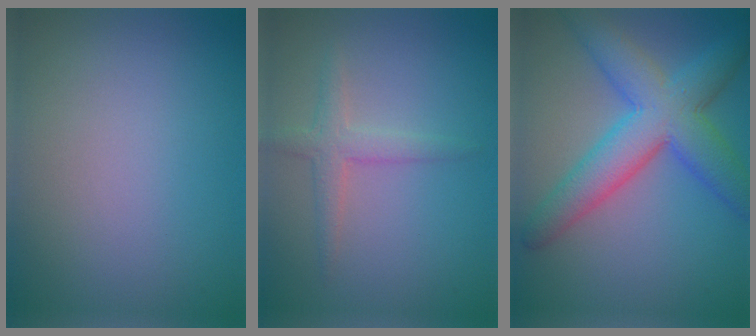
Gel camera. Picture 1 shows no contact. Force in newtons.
{"total": 2.2, "press": 2.2, "slide": 0.1}
{"total": 7.7, "press": 7.7, "slide": 0.1}